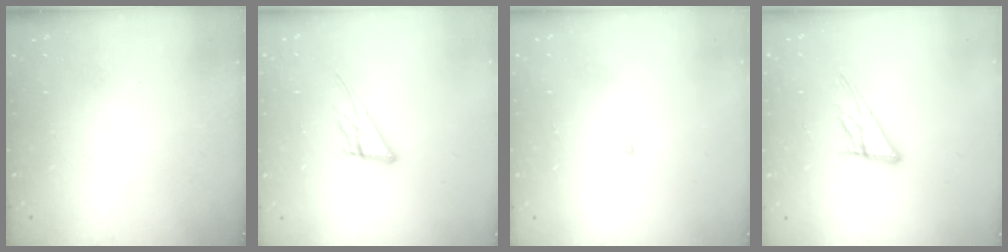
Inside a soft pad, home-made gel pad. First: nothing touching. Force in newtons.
{"total": 9.3, "press": 9.2, "slide": 0.9}
{"total": 3.3, "press": 3.3, "slide": 0.2}
{"total": 10.2, "press": 10.1, "slide": 0.9}